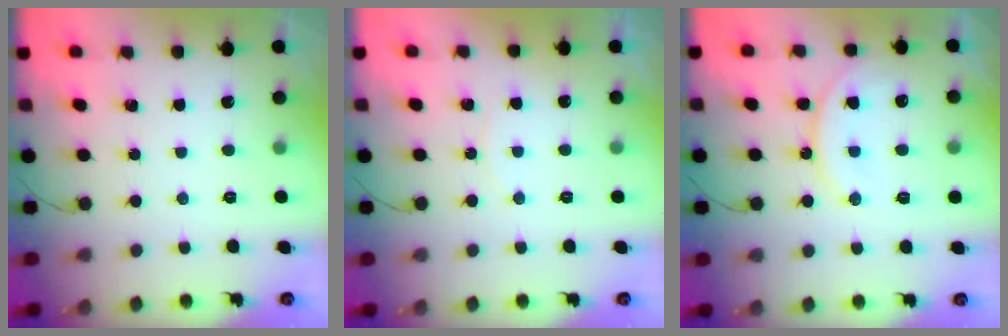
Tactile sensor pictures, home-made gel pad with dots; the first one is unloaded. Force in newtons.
{"total": 2.2, "press": 2.1, "slide": 0.4}
{"total": 12.3, "press": 12.3, "slide": 1.2}